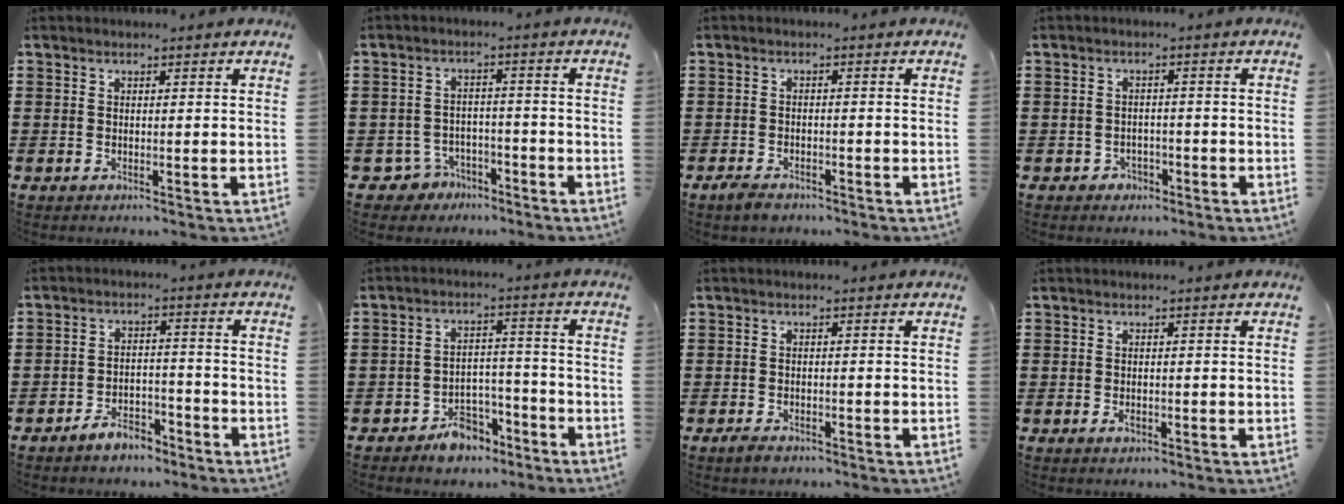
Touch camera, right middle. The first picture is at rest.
{"total": 3.9, "force": [-3.3, 2.1, 0.6], "torque": [-0.034, 0.004, -0.073]}
{"total": 1.8, "force": [-1.5, 0.7, 0.7], "torque": [-0.025, -0.001, -0.033]}
{"total": 1.8, "force": [-1.4, 1.1, 0.1], "torque": [-0.009, 0.001, -0.033]}
{"total": 4.6, "force": [-4.3, 1.5, 0.8], "torque": [-0.013, 0.014, -0.085]}
{"total": 5.7, "force": [-5.0, 2.4, 1.2], "torque": [-0.021, 0.021, -0.098]}
{"total": 1.1, "force": [-0.9, 0.4, 0.5], "torque": [-0.013, -0.003, -0.019]}
{"total": 1.3, "force": [-0.6, 0.7, 0.9], "torque": [-0.019, -0.002, -0.011]}